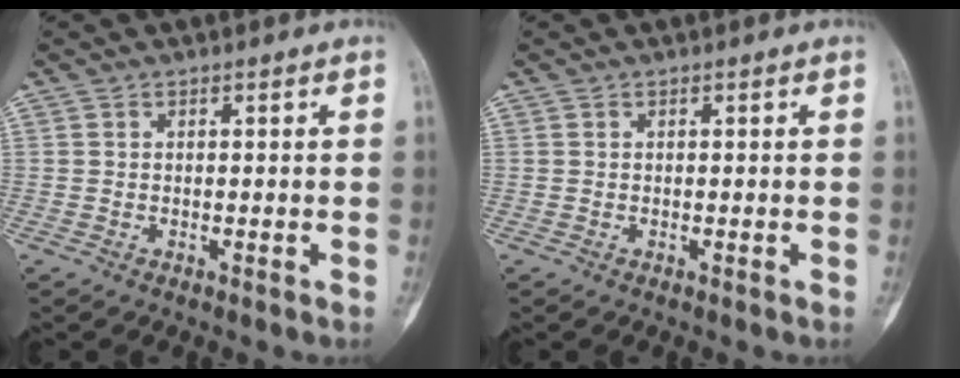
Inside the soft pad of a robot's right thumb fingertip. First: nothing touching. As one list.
[{"total": 0.0}]